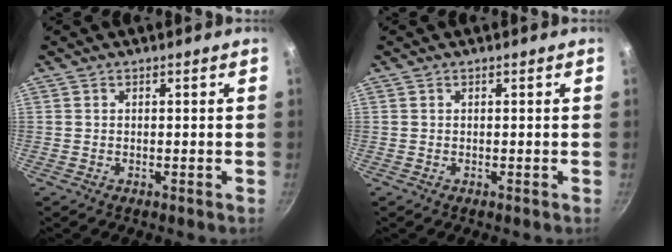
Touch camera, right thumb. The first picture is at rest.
{"total": 0.0}